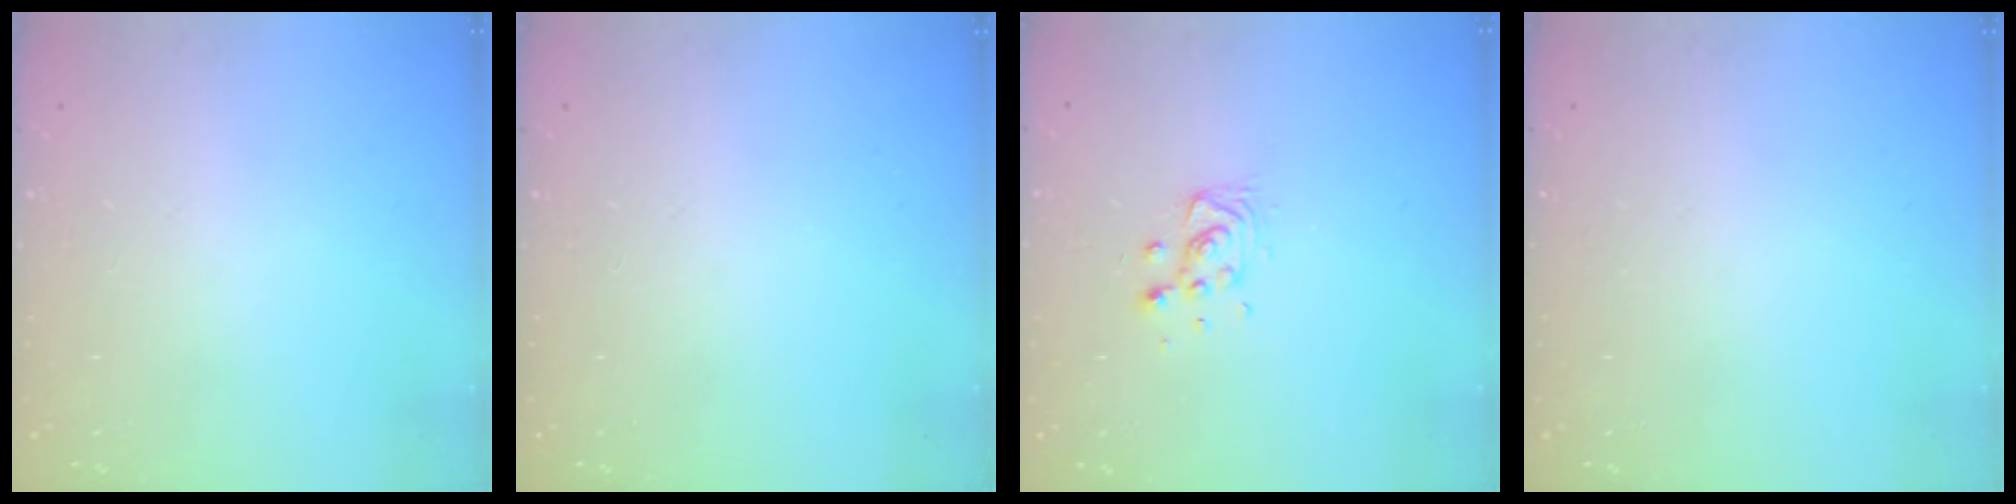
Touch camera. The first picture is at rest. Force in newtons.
{"total": 0.0}
{"total": 9.3, "press": 9.0, "slide": 2.3}
{"total": 0.0}